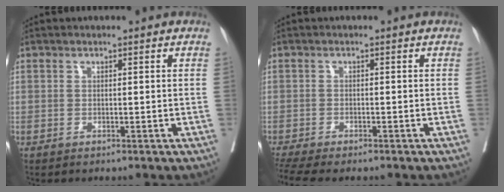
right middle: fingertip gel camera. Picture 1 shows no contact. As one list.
[{"total": 7.3, "force": [-6.1, 1.0, 3.9], "torque": [-0.067, -0.002, -0.100]}]